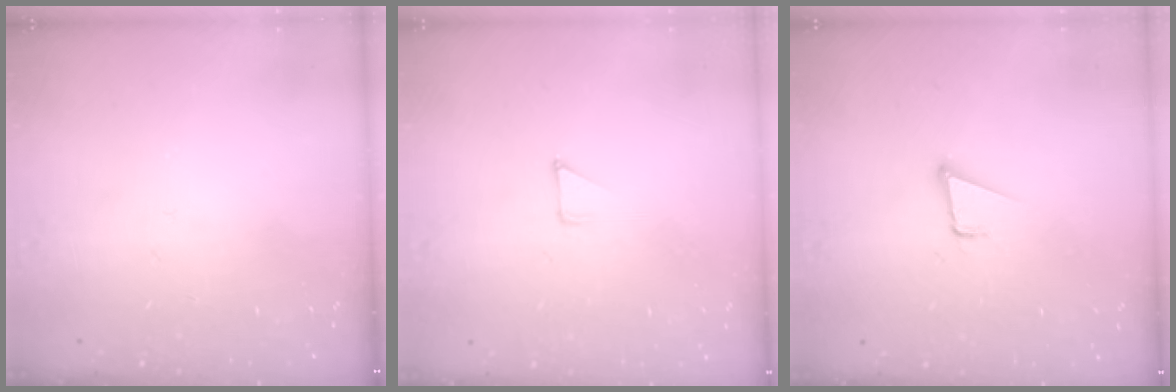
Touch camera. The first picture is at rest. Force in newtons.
{"total": 3.1, "press": 3.1, "slide": 0.3}
{"total": 3.4, "press": 2.6, "slide": 2.2}